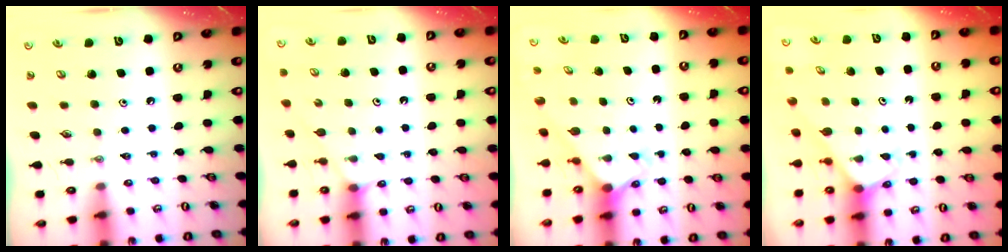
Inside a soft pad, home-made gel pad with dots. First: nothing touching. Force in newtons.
{"total": 2.9, "press": 2.8, "slide": 0.5}
{"total": 2.0, "press": 2.0, "slide": 0.2}
{"total": 2.4, "press": 2.4, "slide": 0.2}